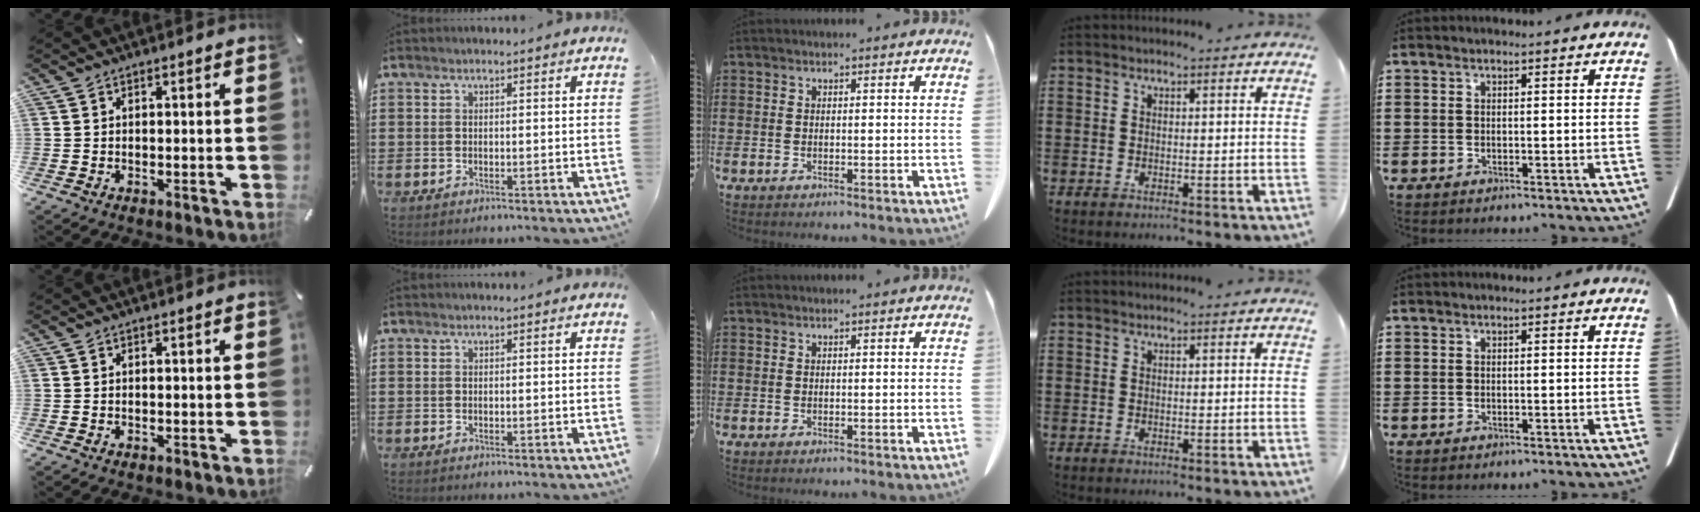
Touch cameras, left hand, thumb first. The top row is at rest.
{}